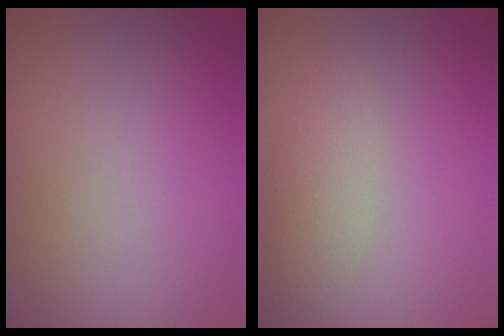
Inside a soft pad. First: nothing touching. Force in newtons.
{"total": 2.7, "press": 2.7, "slide": 0.1}